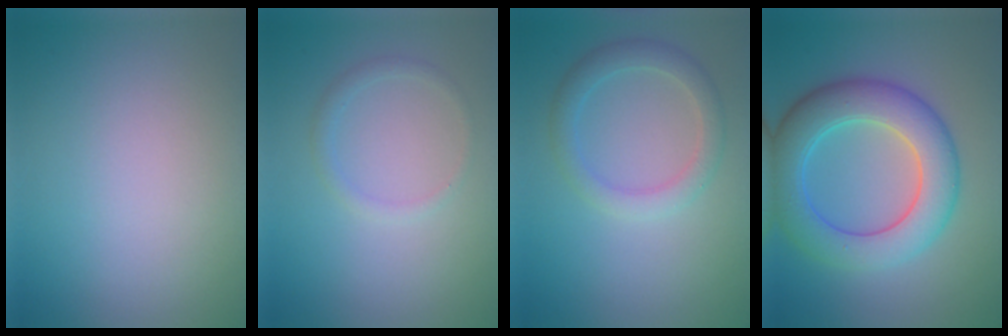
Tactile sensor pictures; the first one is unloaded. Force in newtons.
{"total": 1.2, "press": 1.2, "slide": 0.1}
{"total": 2.7, "press": 2.7, "slide": 0.1}
{"total": 7.7, "press": 7.7, "slide": 0.2}